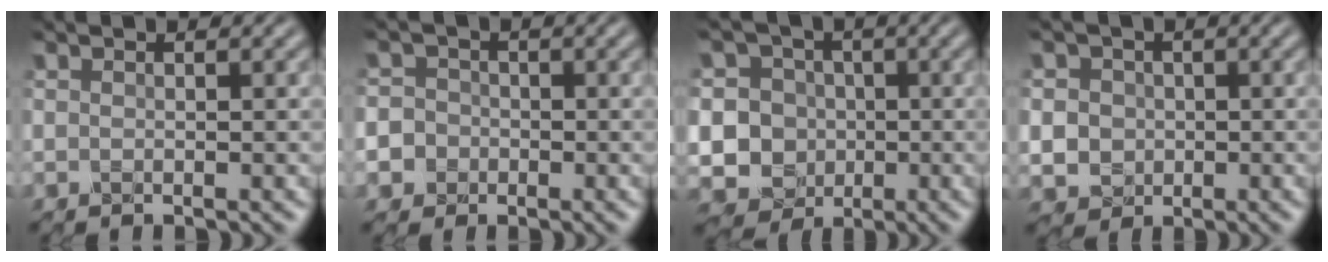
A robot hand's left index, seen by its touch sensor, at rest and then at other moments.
{"total": 5.8, "force": [-2.0, 5.3, 1.3], "torque": [-0.021, 0.002, -0.064]}
{"total": 12.1, "force": [-1.6, 11.5, 3.4], "torque": [-0.094, 0.006, -0.050]}
{"total": 5.2, "force": [0.2, 4.8, 1.8], "torque": [-0.034, 0.022, -0.007]}